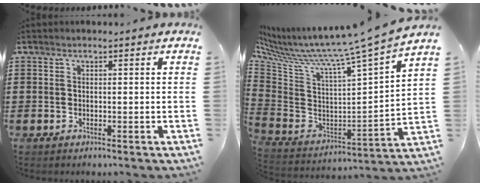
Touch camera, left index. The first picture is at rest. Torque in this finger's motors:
{"motor_torque": [1.55, -0.59, 0.44, 0.14]}